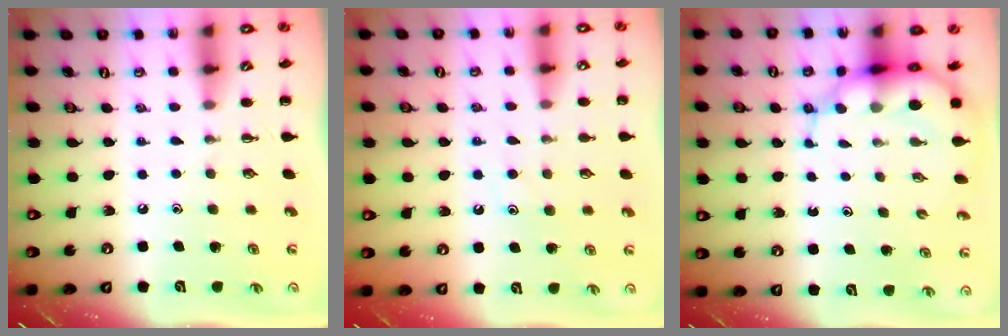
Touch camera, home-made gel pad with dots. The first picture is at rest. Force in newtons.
{"total": 8.6, "press": 8.5, "slide": 1.1}
{"total": 7.6, "press": 7.3, "slide": 2.2}